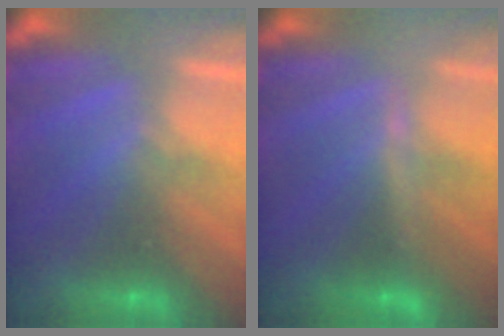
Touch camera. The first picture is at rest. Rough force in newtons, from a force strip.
{"total": 3.3}